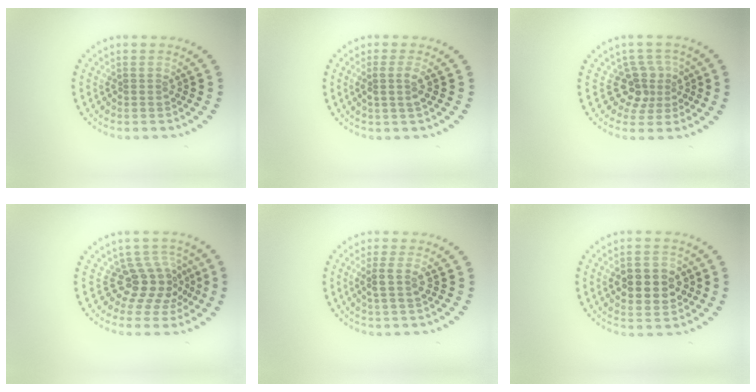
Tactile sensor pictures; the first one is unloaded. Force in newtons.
{"total": 1.7, "press": 1.3, "slide": 1.1}
{"total": 3.1, "press": 2.2, "slide": 2.2}
{"total": 3.7, "press": 2.7, "slide": 2.5}
{"total": 2.0, "press": 1.6, "slide": 1.2}
{"total": 5.1, "press": 5.1, "slide": 0.4}